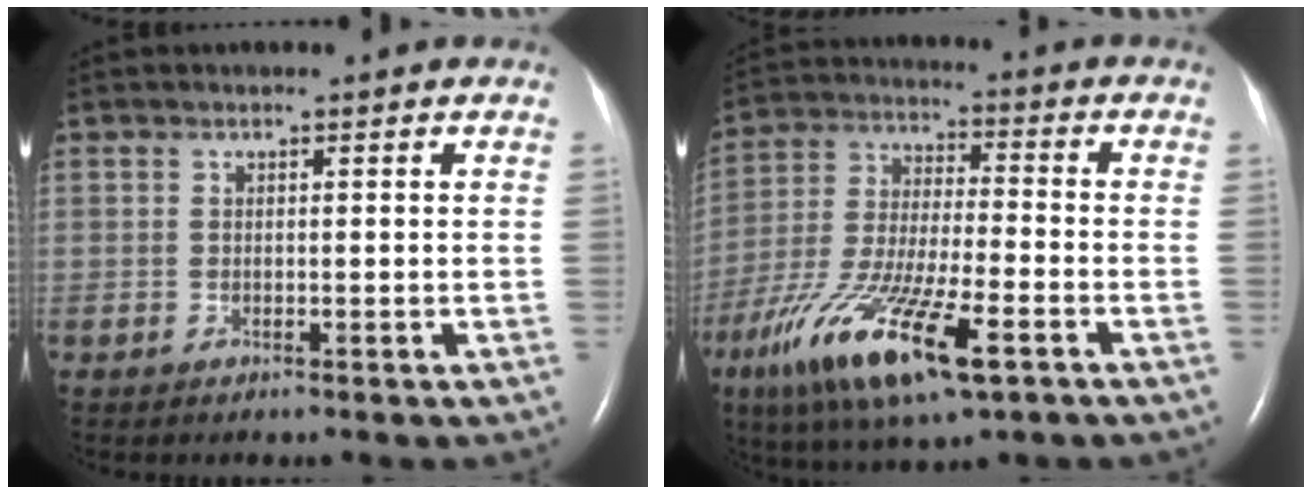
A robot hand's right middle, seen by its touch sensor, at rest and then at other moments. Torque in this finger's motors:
{"motor_torque": [1.61, -0.53, 0.97, 0.21]}